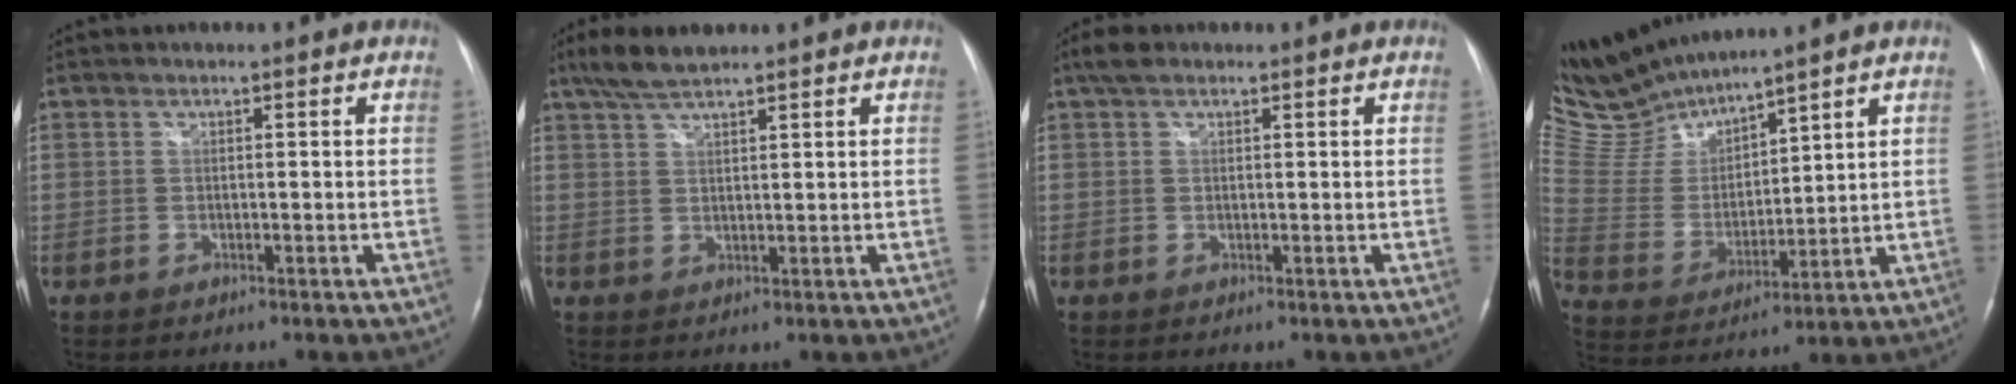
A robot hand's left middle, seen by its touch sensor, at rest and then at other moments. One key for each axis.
{"total": 4.9, "fx": 4.0, "fy": 0.7, "fz": 2.7, "tx": -0.064, "ty": 0.013, "tz": 0.079}
{"total": 2.5, "fx": 1.8, "fy": 1.3, "fz": 1.2, "tx": -0.028, "ty": 0.018, "tz": 0.033}
{"total": 10.0, "fx": 9.9, "fy": 0.2, "fz": 1.0, "tx": -0.052, "ty": 0.004, "tz": 0.224}